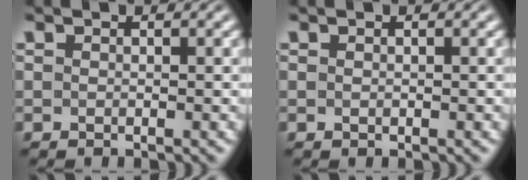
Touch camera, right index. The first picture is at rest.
{"total": 0.0}